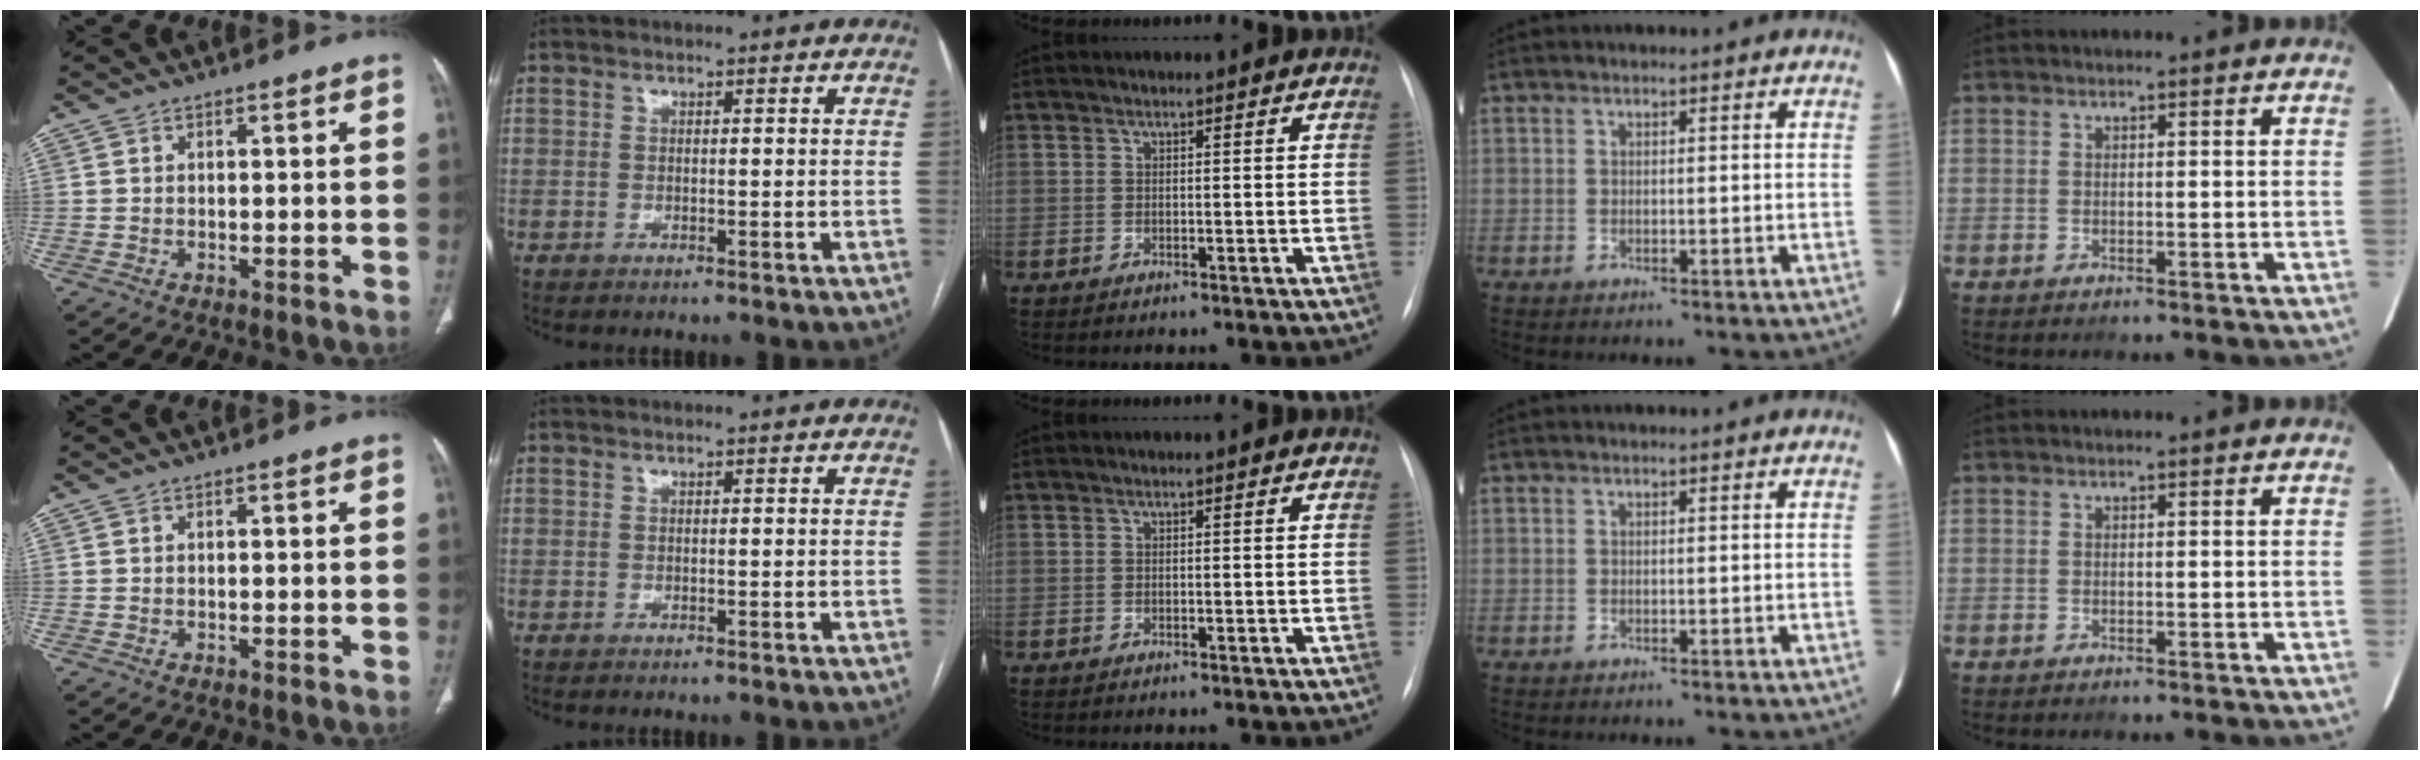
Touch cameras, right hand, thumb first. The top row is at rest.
{}